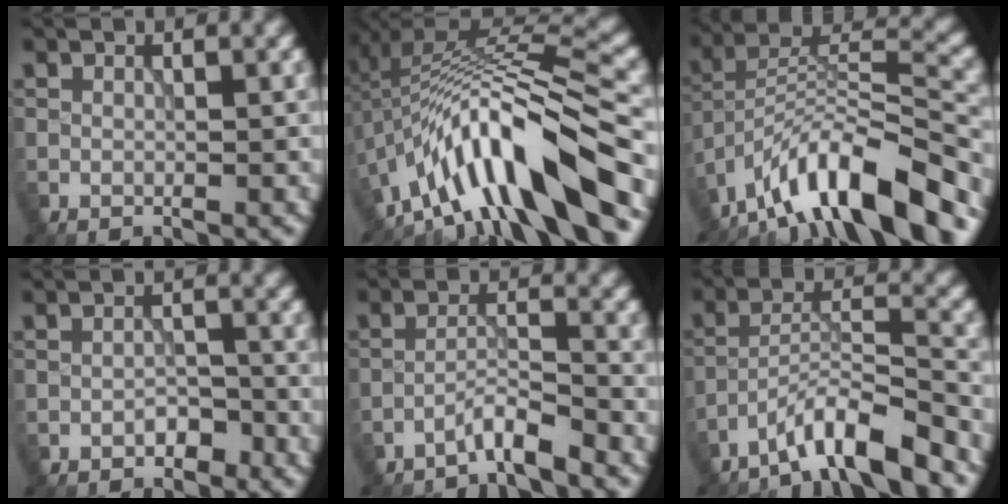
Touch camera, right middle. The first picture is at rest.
{"total": 12.5, "force": [-6.3, 2.7, 10.5], "torque": [-0.167, 0.023, -0.100]}
{"total": 12.5, "force": [-9.6, 3.2, 7.5], "torque": [-0.117, 0.023, -0.172]}
{"total": 1.6, "force": [-1.1, 0.9, 0.9], "torque": [-0.013, 0.004, -0.018]}
{"total": 2.7, "force": [-2.4, 0.0, 1.2], "torque": [-0.015, 0.010, -0.053]}
{"total": 5.9, "force": [-4.8, 0.6, 3.4], "torque": [-0.056, 0.010, -0.091]}